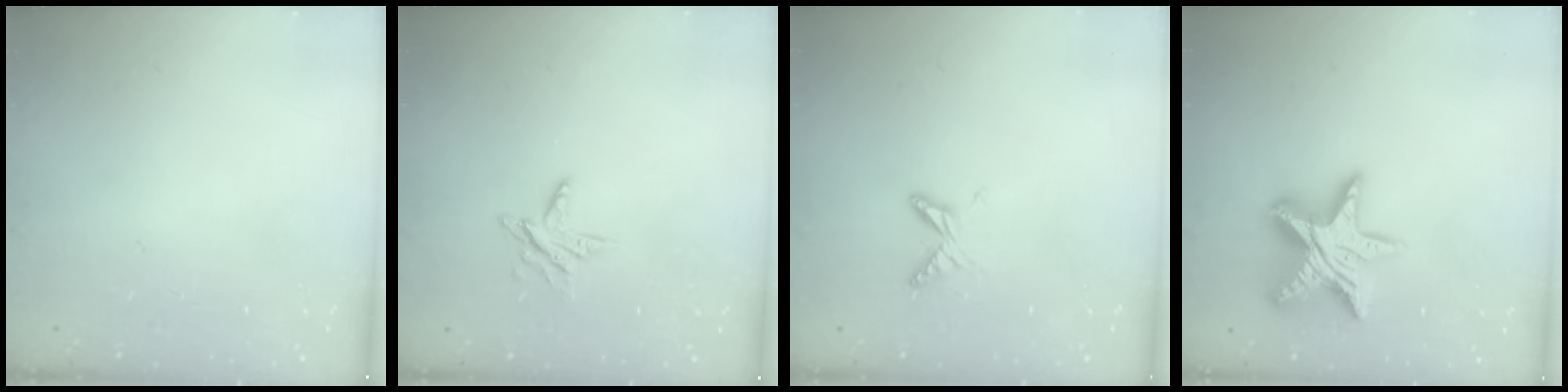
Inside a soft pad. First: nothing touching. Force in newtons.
{"total": 6.1, "press": 6.1, "slide": 0.7}
{"total": 5.8, "press": 5.8, "slide": 0.8}
{"total": 15.9, "press": 15.9, "slide": 1.2}